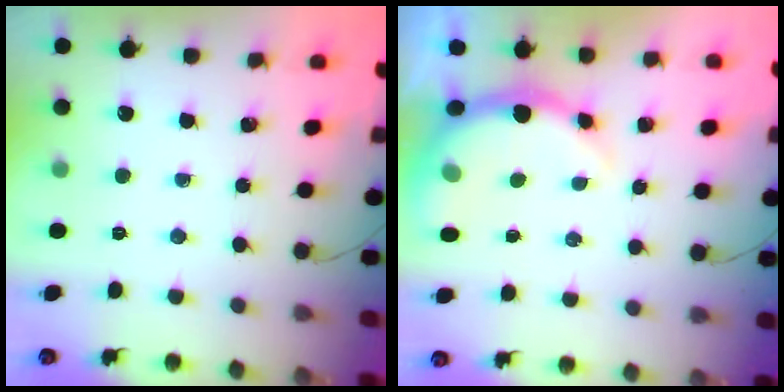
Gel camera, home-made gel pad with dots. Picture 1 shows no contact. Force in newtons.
{"total": 7.2, "press": 7.1, "slide": 1.3}